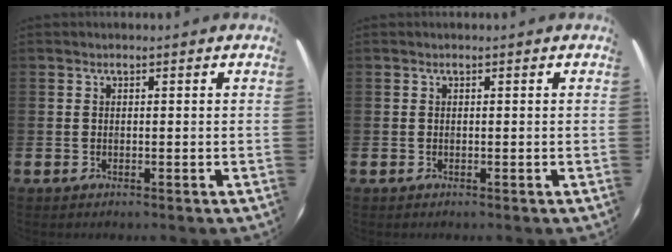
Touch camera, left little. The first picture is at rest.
{"total": 0.0}